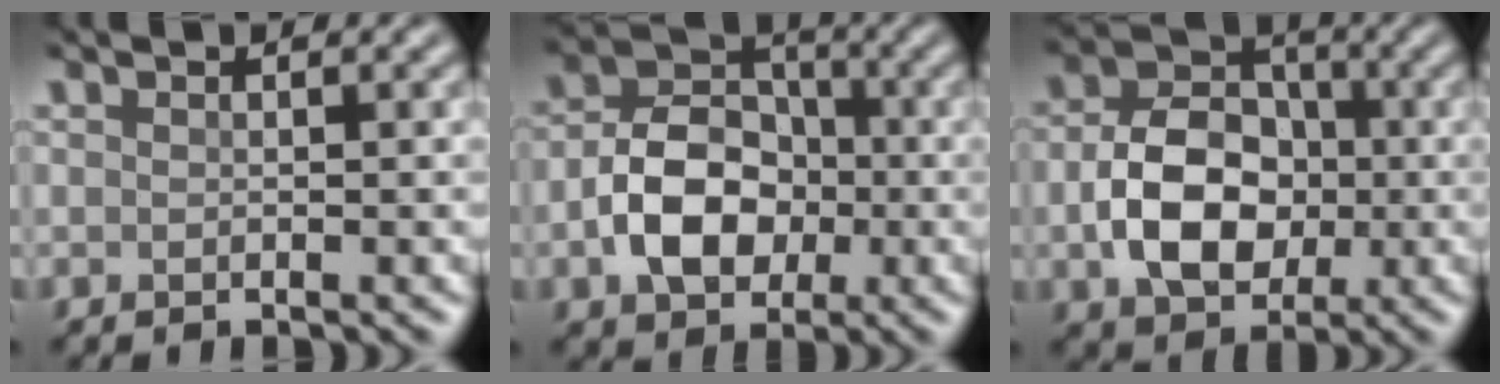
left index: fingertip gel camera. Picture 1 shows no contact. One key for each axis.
{"total": 6.6, "fx": -1.4, "fy": 4.9, "fz": 4.2, "tx": -0.075, "ty": 0.006, "tz": -0.031}
{"total": 7.4, "fx": -0.9, "fy": 5.5, "fz": 4.8, "tx": -0.091, "ty": -0.001, "tz": -0.015}